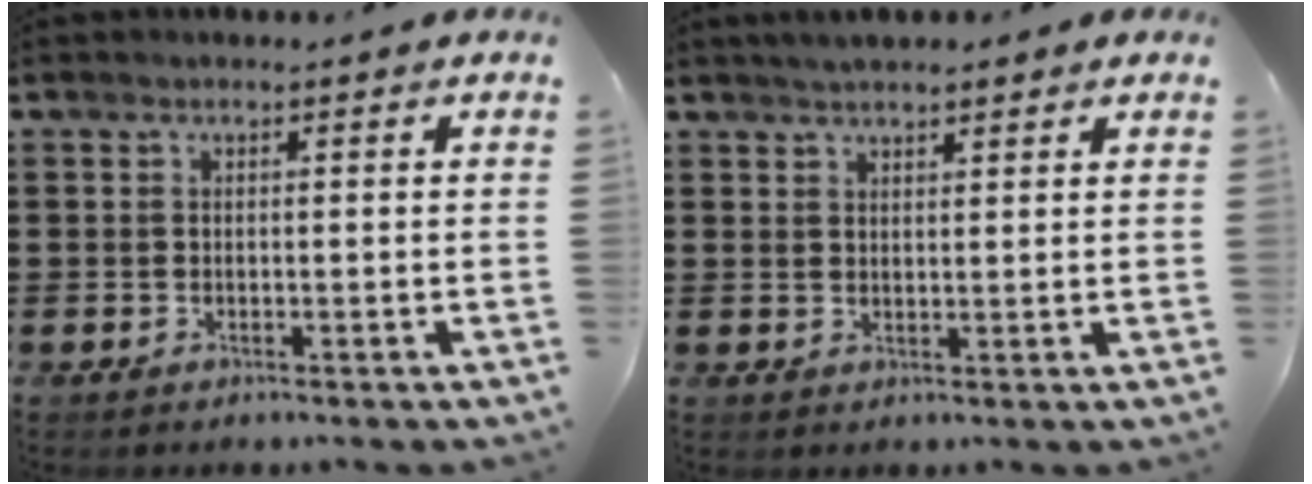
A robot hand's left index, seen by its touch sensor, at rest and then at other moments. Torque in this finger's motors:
{"motor_torque": [2.14, 0.00, 0.69, 0.12]}